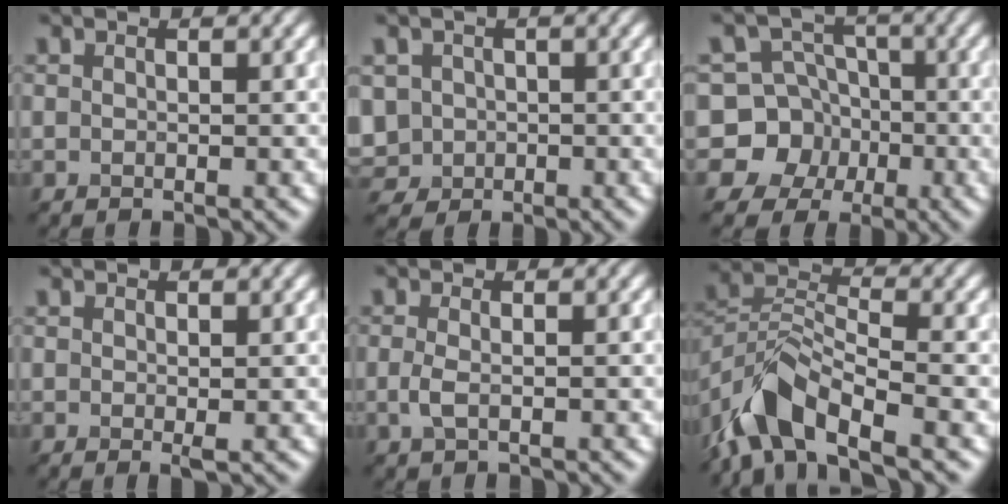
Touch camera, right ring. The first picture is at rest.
{"total": 3.5, "force": [0.1, 3.4, 1.0], "torque": [-0.028, 0.018, 0.001]}
{"total": 9.2, "force": [-2.4, 8.8, 1.5], "torque": [-0.038, 0.025, -0.071]}
{"total": 0.6, "force": [0.0, 0.0, 0.6], "torque": [-0.011, -0.004, -0.001]}
{"total": 1.2, "force": [-0.3, 0.5, 1.1], "torque": [-0.031, 0.001, -0.007]}
{"total": 7.7, "force": [-5.1, 3.1, 4.9], "torque": [-0.090, 0.009, -0.109]}